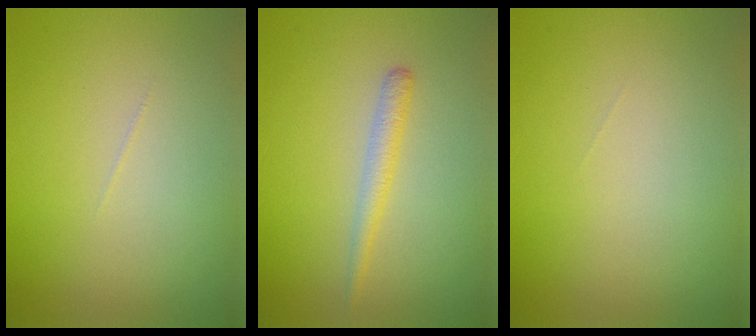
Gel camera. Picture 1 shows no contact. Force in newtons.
{"total": 1.7, "press": 1.7, "slide": 0.1}
{"total": 0.0}